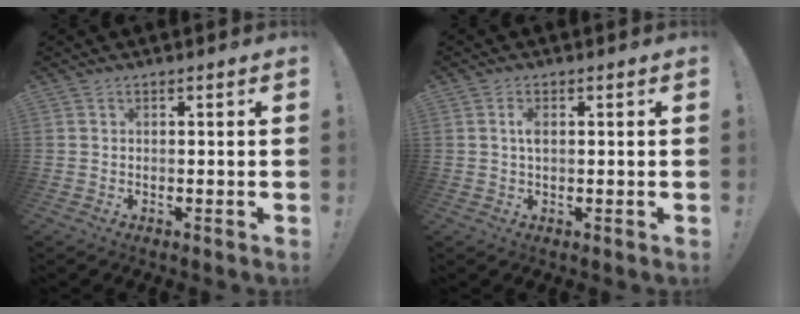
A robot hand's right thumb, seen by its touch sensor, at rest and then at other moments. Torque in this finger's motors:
{"motor_torque": [-0.05, 0.03, 0.39, -0.28, 0.02]}